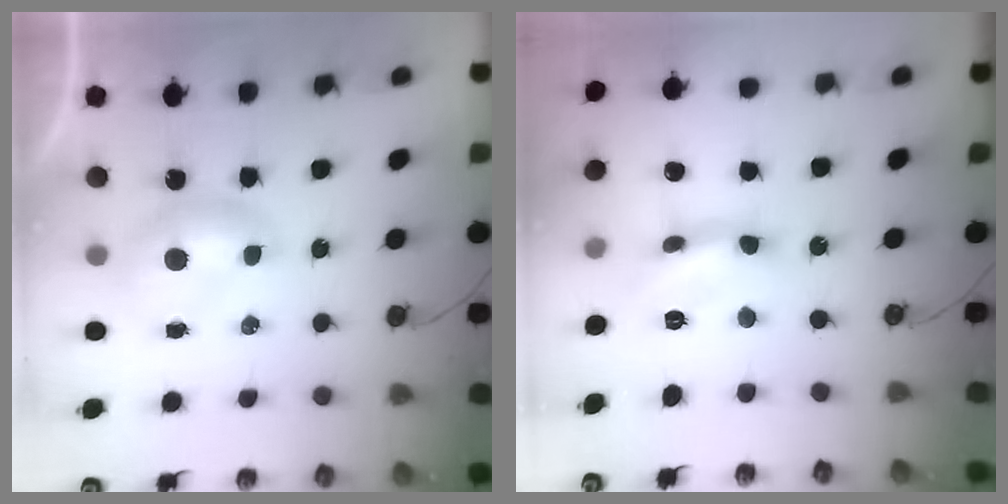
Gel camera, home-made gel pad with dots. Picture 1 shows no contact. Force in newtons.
{"total": 6.3, "press": 6.3, "slide": 0.3}